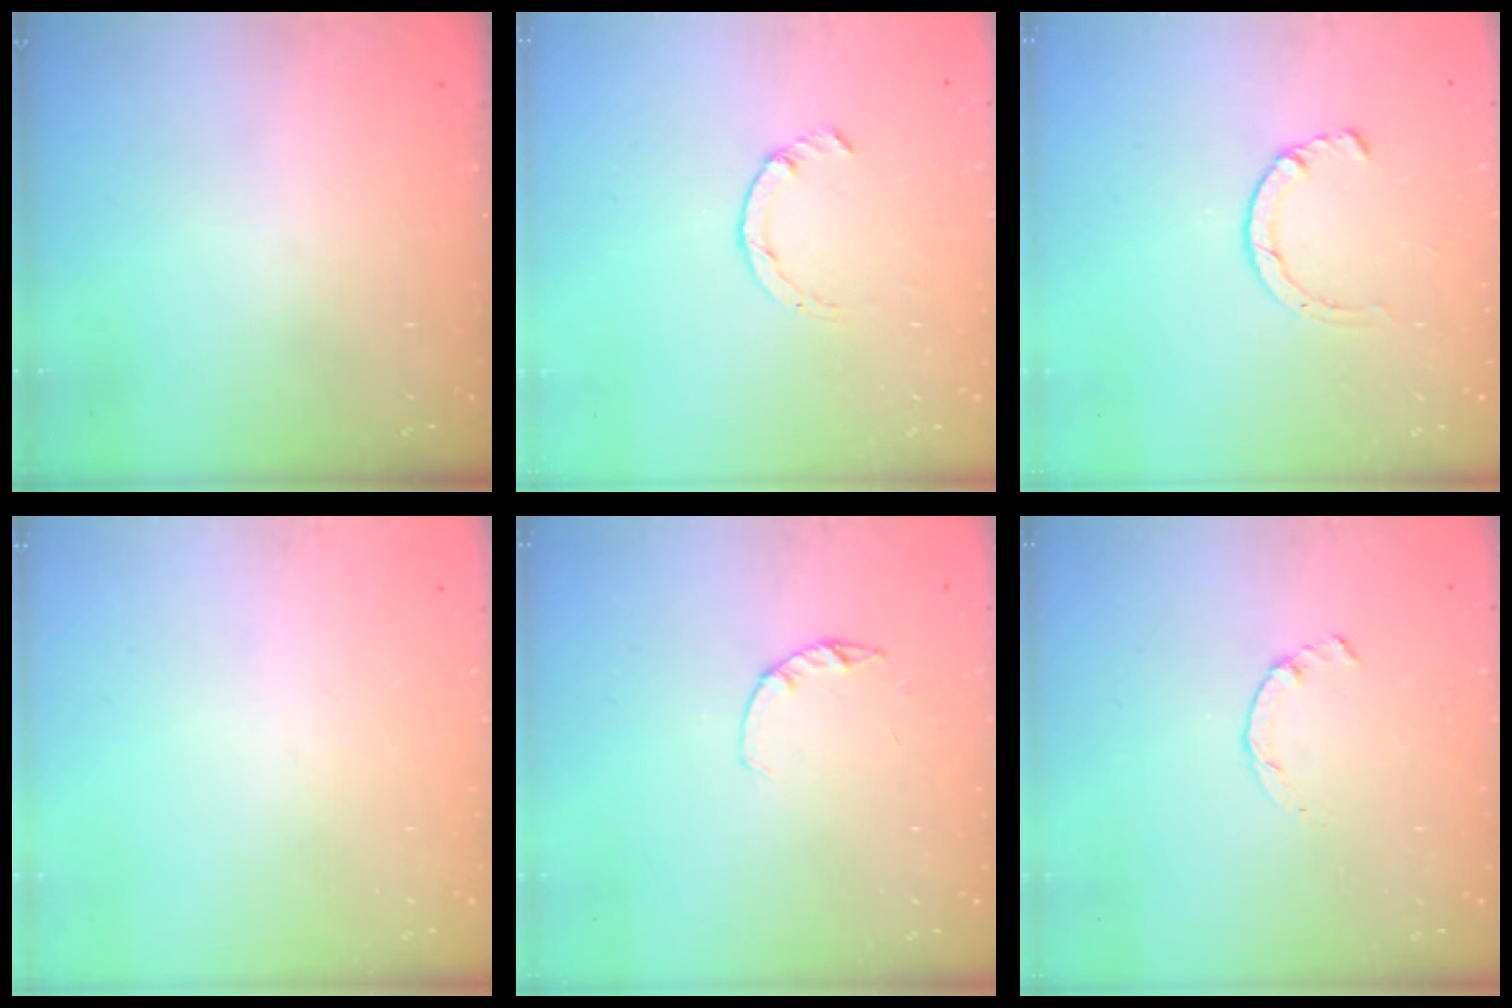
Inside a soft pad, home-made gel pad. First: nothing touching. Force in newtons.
{"total": 2.2, "press": 2.1, "slide": 0.4}
{"total": 1.2, "press": 1.2, "slide": 0.3}
{"total": 0.0}
{"total": 2.2, "press": 2.2, "slide": 0.4}
{"total": 0.8, "press": 0.7, "slide": 0.2}